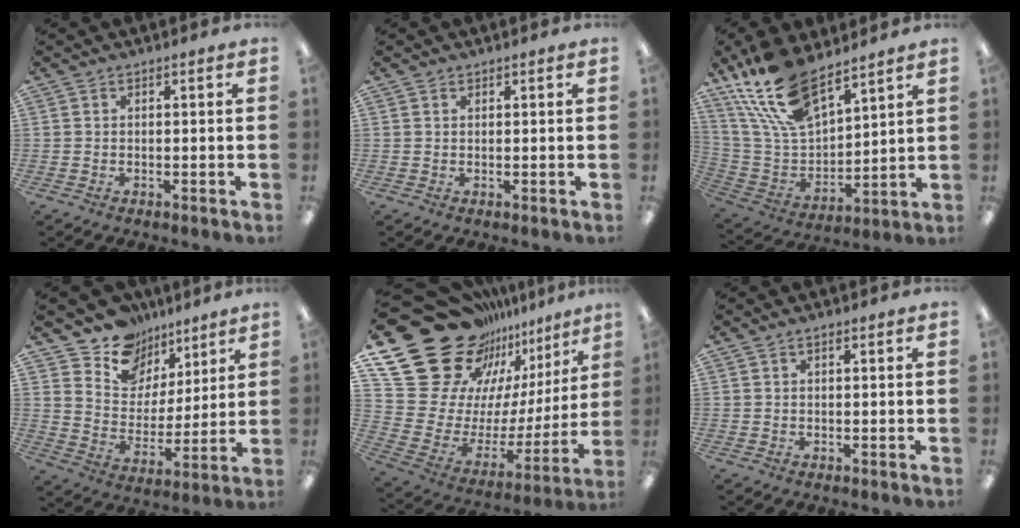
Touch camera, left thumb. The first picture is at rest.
{"total": 0.7, "force": [0.5, 0.4, 0.1], "torque": [-0.002, 0.000, 0.010]}
{"total": 18.6, "force": [13.5, 7.9, 10.1], "torque": [-0.225, -0.069, 0.249]}
{"total": 12.7, "force": [9.6, 8.2, 1.4], "torque": [-0.040, -0.083, 0.184]}
{"total": 27.4, "force": [18.8, 15.7, 12.2], "torque": [-0.193, -0.159, 0.383]}
{"total": 0.5, "force": [0.4, 0.2, 0.3], "torque": [-0.007, 0.001, 0.007]}